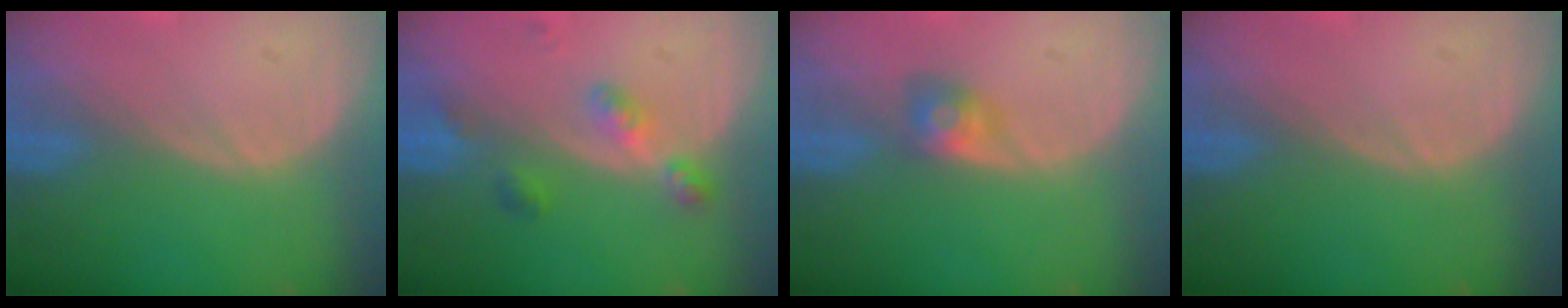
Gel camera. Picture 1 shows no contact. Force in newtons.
{"total": 4.7, "press": 4.2, "slide": 2.0}
{"total": 2.9, "press": 2.7, "slide": 1.2}
{"total": 0.0}